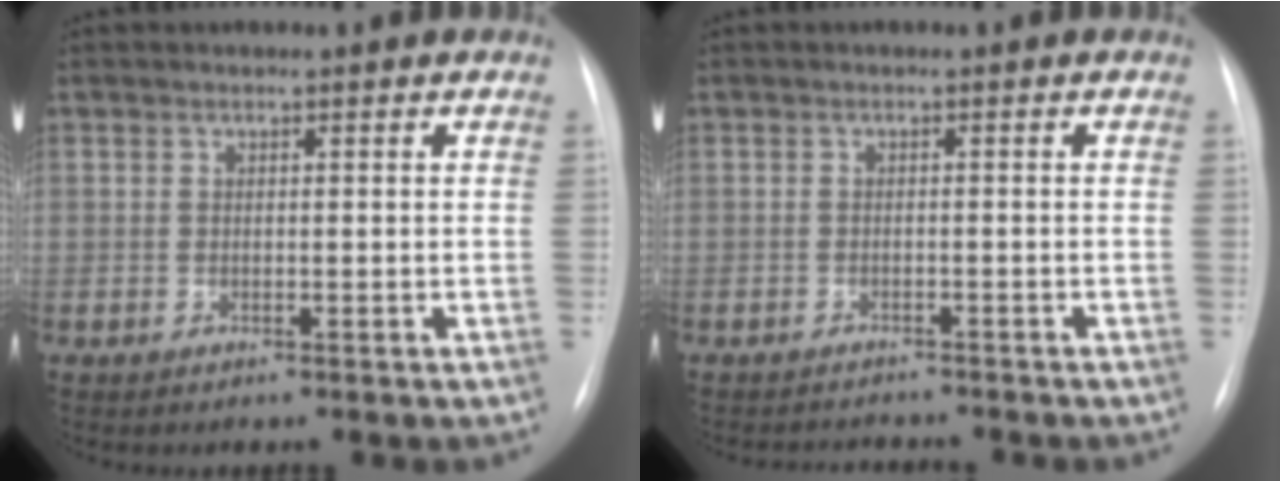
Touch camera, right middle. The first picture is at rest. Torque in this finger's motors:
{"motor_torque": [0.26, -0.27, -0.05, -0.01]}